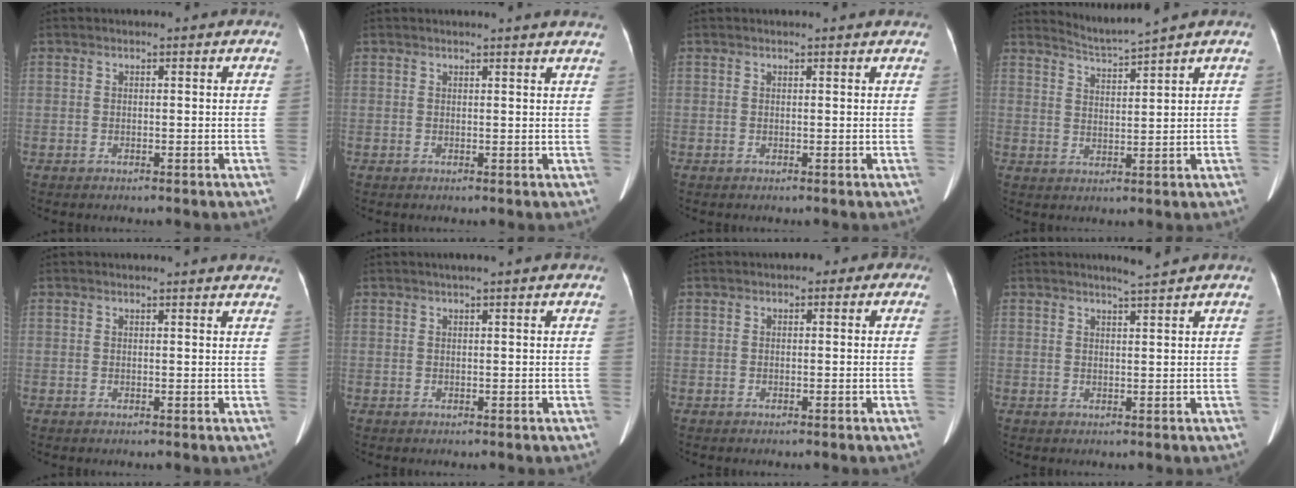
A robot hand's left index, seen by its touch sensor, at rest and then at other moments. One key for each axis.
{"total": 5.4, "fx": 5.1, "fy": -0.2, "fz": 1.8, "tx": -0.020, "ty": 0.004, "tz": 0.036}
{"total": 2.7, "fx": 2.6, "fy": 0.5, "fz": 0.5, "tx": -0.013, "ty": 0.008, "tz": 0.017}
{"total": 3.9, "fx": 3.5, "fy": -1.9, "fz": -0.3, "tx": -0.003, "ty": -0.016, "tz": 0.073}
{"total": 6.0, "fx": 5.8, "fy": 0.5, "fz": 1.3, "tx": -0.008, "ty": -0.002, "tz": 0.039}
{"total": 3.0, "fx": 2.2, "fy": 0.0, "fz": 2.1, "tx": -0.027, "ty": 0.027, "tz": 0.029}
{"total": 1.7, "fx": 0.2, "fy": 1.3, "fz": 1.1, "tx": -0.007, "ty": 0.014, "tz": -0.010}
{"total": 2.1, "fx": 1.9, "fy": -0.6, "fz": 0.6, "tx": -0.012, "ty": -0.003, "tz": 0.034}